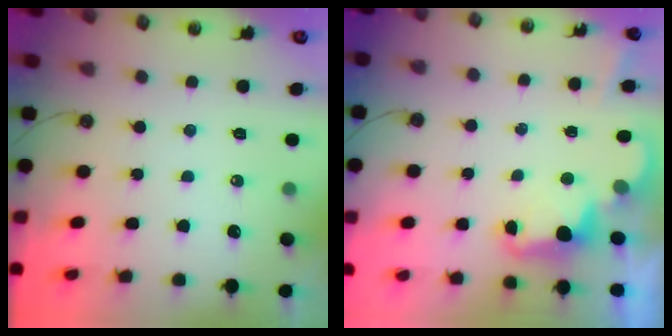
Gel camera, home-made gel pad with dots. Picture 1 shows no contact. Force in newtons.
{"total": 2.5, "press": 2.5, "slide": 0.6}